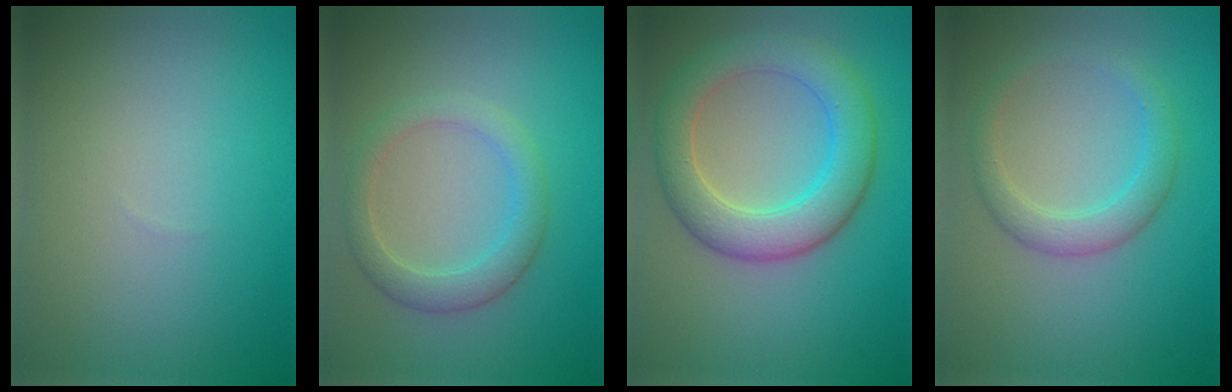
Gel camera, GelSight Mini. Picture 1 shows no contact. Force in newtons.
{"total": 3.1, "press": 3.1, "slide": 0.2}
{"total": 6.0, "press": 6.0, "slide": 0.1}
{"total": 2.8, "press": 2.8, "slide": 0.2}